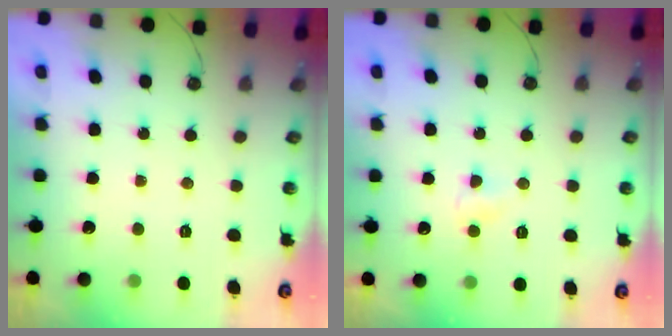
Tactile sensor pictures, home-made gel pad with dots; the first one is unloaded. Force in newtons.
{"total": 3.0, "press": 2.9, "slide": 0.3}